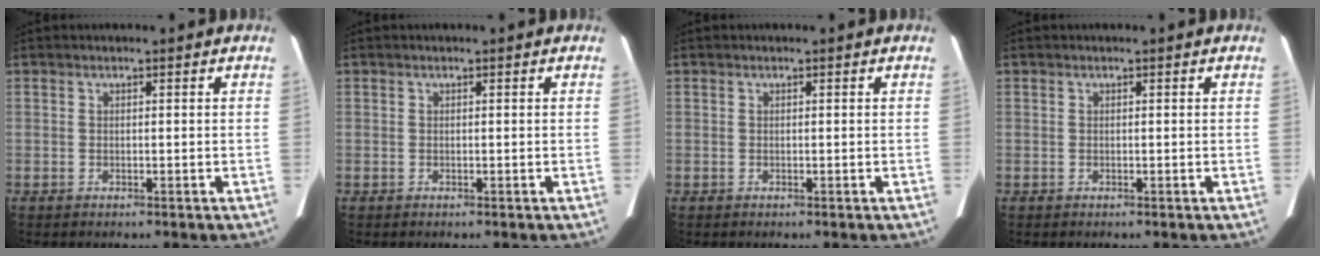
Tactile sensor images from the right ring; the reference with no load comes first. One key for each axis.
{"total": 0.0}
{"total": 0.0}
{"total": 0.0}